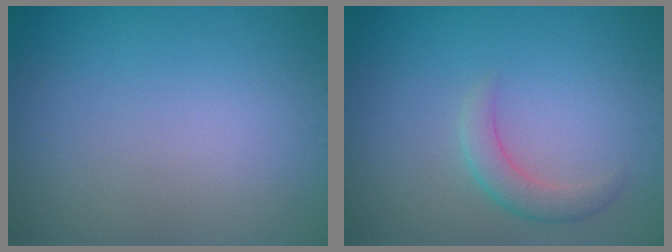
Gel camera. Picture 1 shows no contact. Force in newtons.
{"total": 2.2, "press": 2.1, "slide": 0.1}